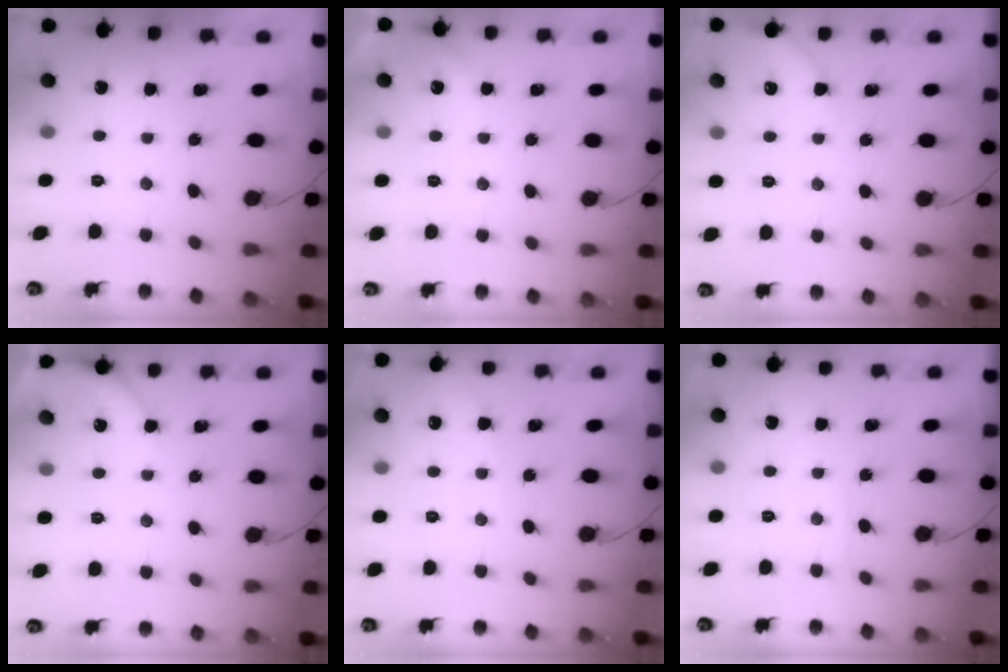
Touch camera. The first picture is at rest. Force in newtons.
{"total": 2.5, "press": 2.4, "slide": 0.3}
{"total": 3.4, "press": 3.3, "slide": 0.5}
{"total": 3.6, "press": 3.5, "slide": 0.6}
{"total": 4.2, "press": 4.2, "slide": 0.6}
{"total": 2.0, "press": 2.0, "slide": 0.2}